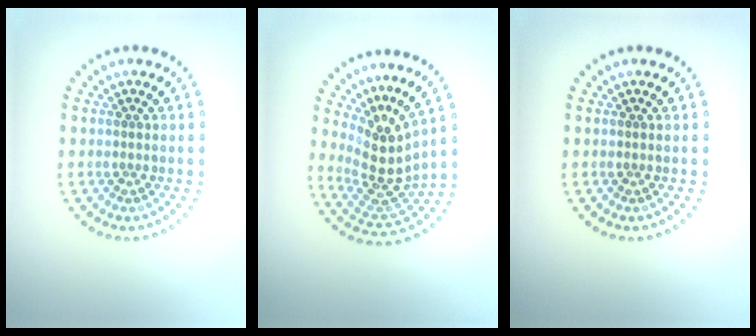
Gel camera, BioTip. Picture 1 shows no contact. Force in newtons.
{"total": 4.1, "press": 2.7, "slide": 3.0}
{"total": 0.0}